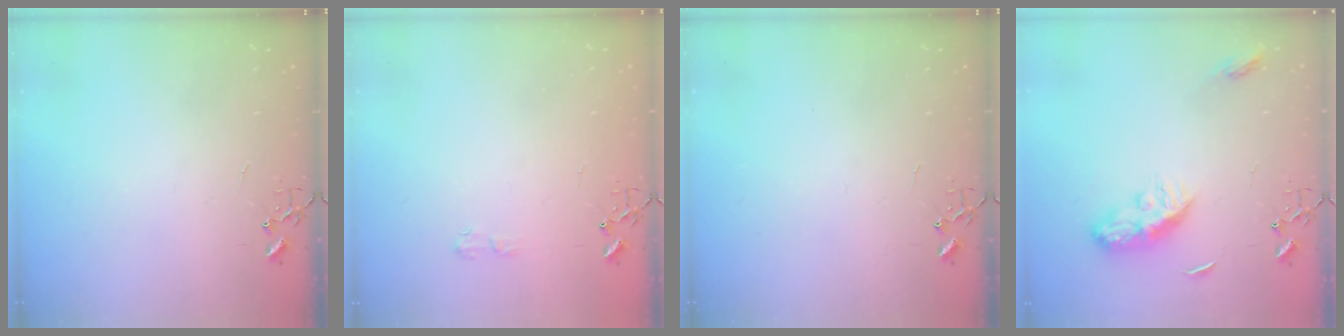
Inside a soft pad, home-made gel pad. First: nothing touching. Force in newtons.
{"total": 4.2, "press": 4.2, "slide": 0.5}
{"total": 0.0}
{"total": 9.7, "press": 9.7, "slide": 0.1}